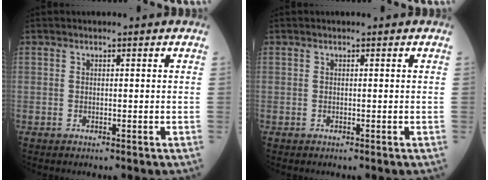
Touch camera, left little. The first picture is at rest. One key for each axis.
{"total": 0.0}